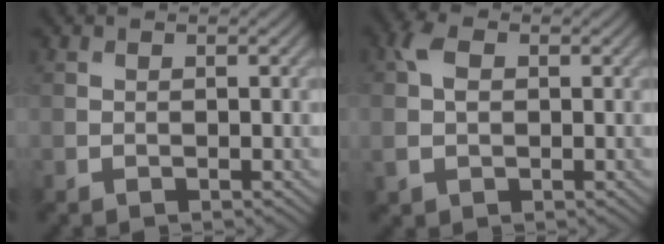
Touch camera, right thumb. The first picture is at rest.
{"total": 3.7, "force": [0.4, 2.6, 2.6], "torque": [-0.066, 0.004, 0.004]}